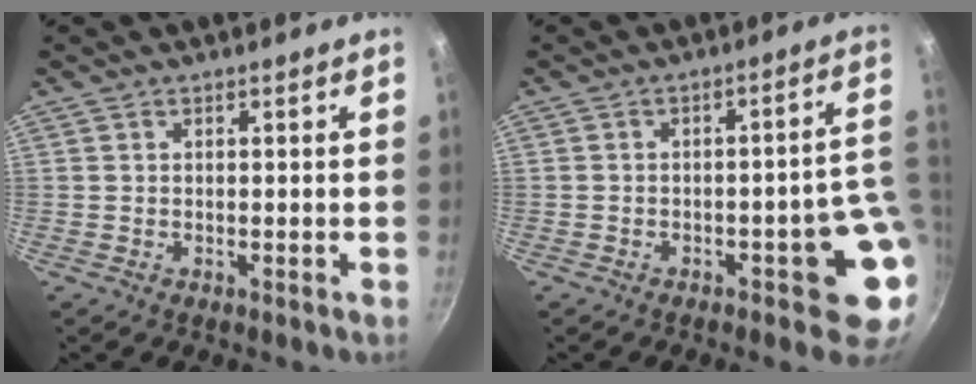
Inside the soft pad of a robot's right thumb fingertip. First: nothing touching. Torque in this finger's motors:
{"motor_torque": [1.75, 1.62, 1.01, -0.42, 0.04]}